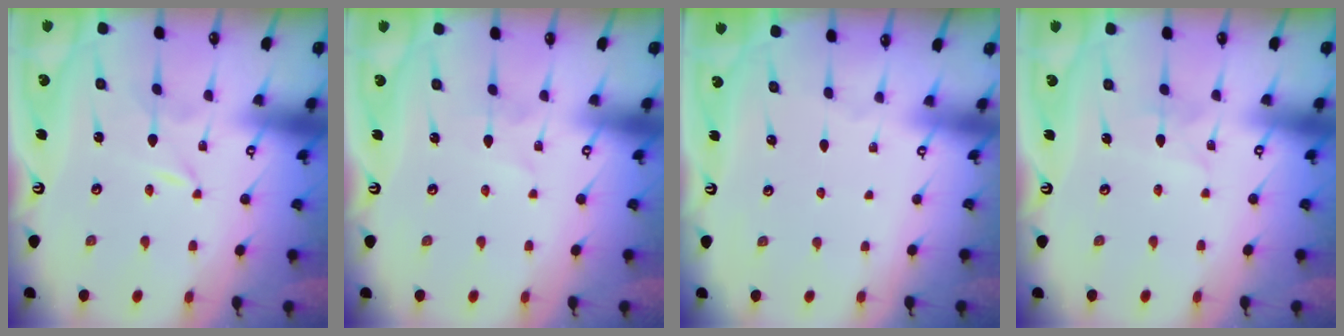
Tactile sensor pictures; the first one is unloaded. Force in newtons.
{"total": 2.8, "press": 2.7, "slide": 0.3}
{"total": 0.0}
{"total": 2.8, "press": 2.8, "slide": 0.2}